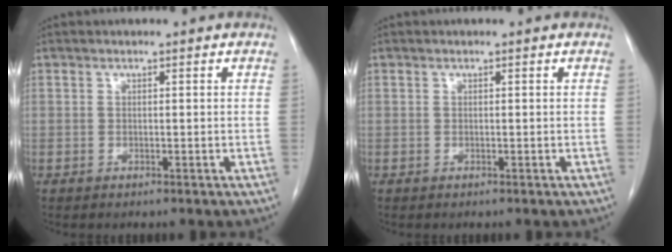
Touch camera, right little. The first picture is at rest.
{"total": 0.0}